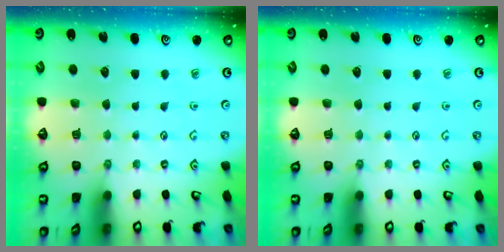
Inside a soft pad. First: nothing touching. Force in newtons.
{"total": 0.0}